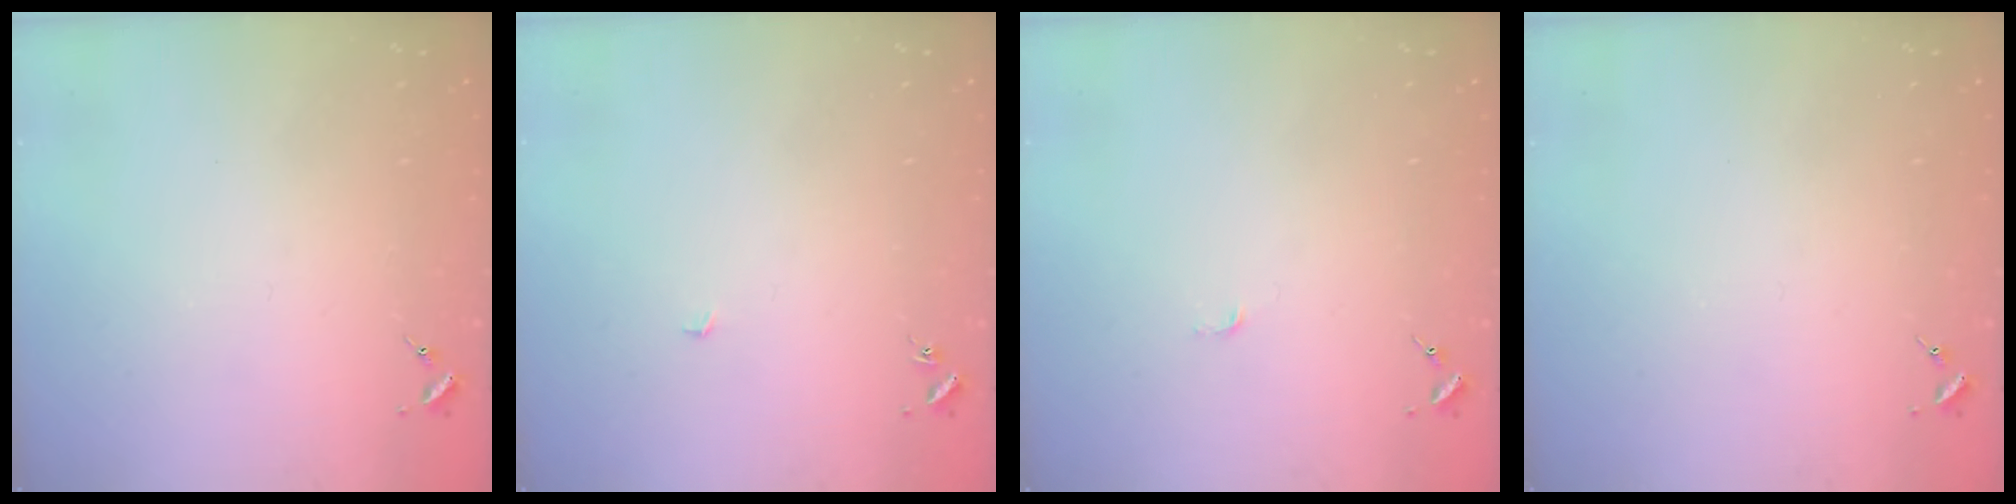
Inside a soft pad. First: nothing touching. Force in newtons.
{"total": 2.3, "press": 2.3, "slide": 0.1}
{"total": 2.7, "press": 2.7, "slide": 0.3}
{"total": 0.0}